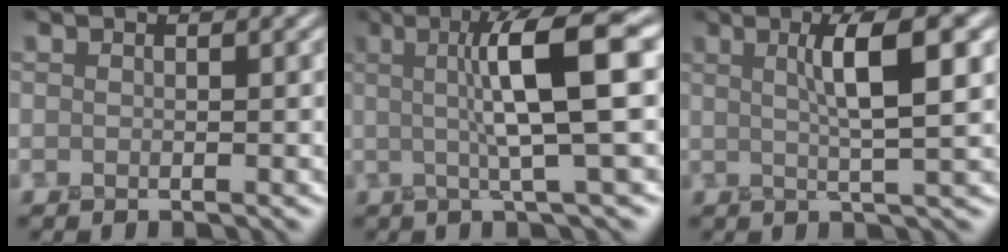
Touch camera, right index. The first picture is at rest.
{"total": 8.4, "force": [1.6, 1.2, 8.2], "torque": [-0.114, 0.014, 0.022]}
{"total": 5.8, "force": [1.8, 1.1, 5.5], "torque": [-0.073, 0.013, 0.025]}